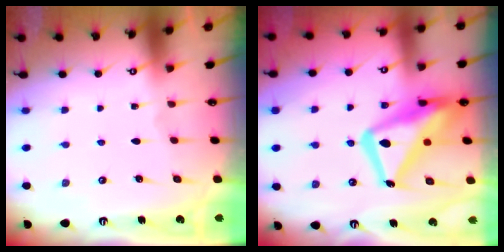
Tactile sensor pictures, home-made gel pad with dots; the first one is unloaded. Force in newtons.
{"total": 19.8, "press": 19.8, "slide": 1.8}